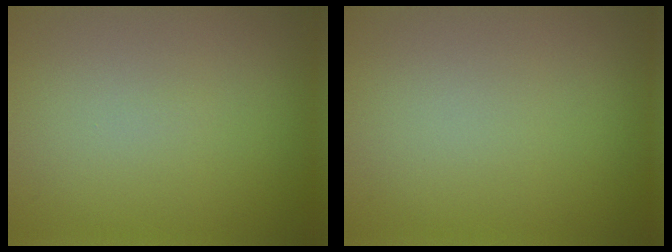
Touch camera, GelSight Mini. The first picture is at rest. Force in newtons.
{"total": 0.0}